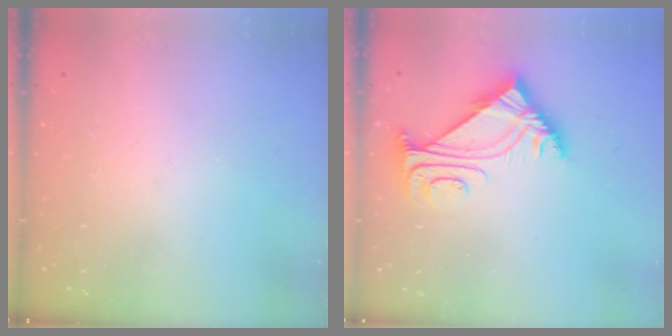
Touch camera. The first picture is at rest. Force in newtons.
{"total": 5.2, "press": 5.1, "slide": 1.0}